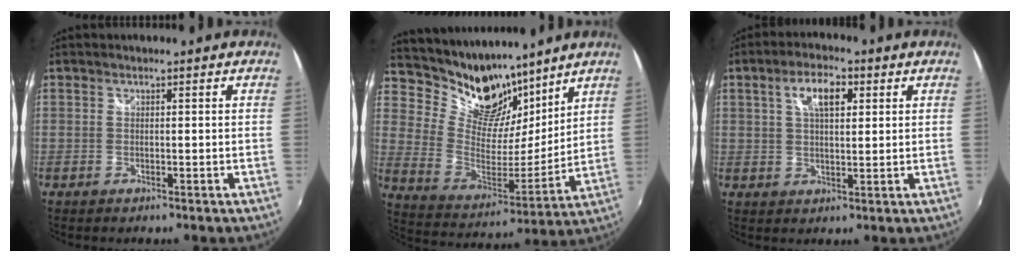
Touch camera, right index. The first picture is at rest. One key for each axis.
{"total": 18.6, "fx": 14.2, "fy": 9.1, "fz": 7.8, "tx": -0.171, "ty": 0.002, "tz": 0.261}
{"total": 6.8, "fx": 2.5, "fy": 3.0, "fz": 5.6, "tx": -0.098, "ty": 0.014, "tz": 0.043}